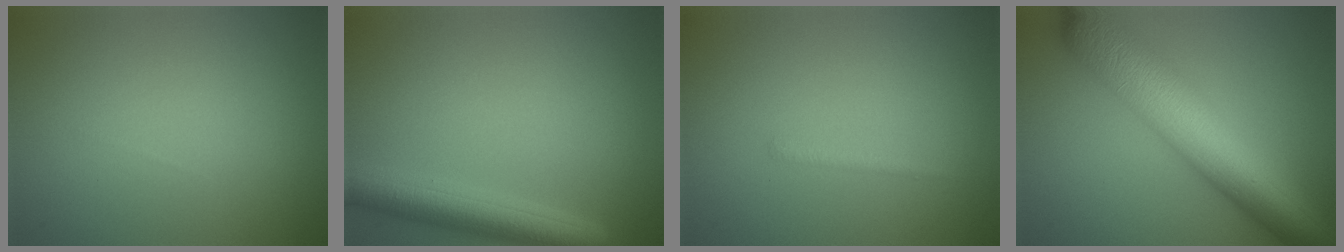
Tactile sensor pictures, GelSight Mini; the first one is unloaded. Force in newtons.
{"total": 4.9, "press": 4.9, "slide": 0.3}
{"total": 0.7, "press": 0.7, "slide": 0.1}
{"total": 11.1, "press": 11.1, "slide": 0.3}